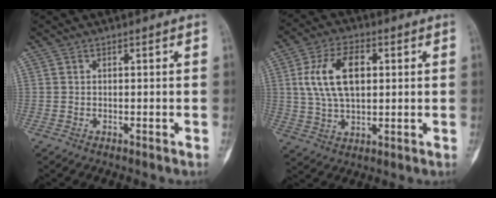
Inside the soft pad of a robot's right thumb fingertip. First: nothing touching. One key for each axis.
{"total": 12.6, "fx": 2.3, "fy": 7.5, "fz": 9.9, "tx": -0.172, "ty": 0.007, "tz": 0.043}